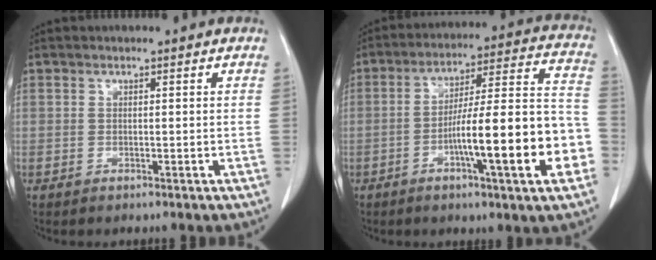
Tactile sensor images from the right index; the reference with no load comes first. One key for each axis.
{"total": 18.3, "fx": -5.8, "fy": 1.2, "fz": 17.3, "tx": -0.231, "ty": 0.018, "tz": -0.084}